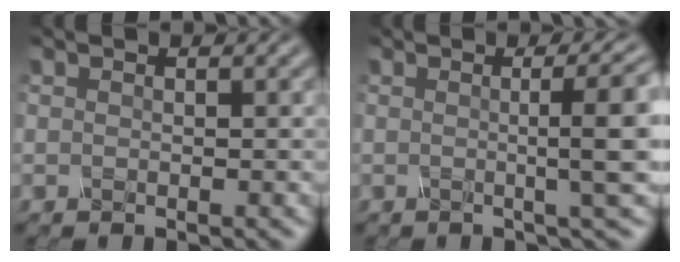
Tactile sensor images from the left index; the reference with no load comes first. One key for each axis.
{"total": 6.7, "fx": 0.4, "fy": 1.6, "fz": 6.5, "tx": -0.071, "ty": 0.011, "tz": 0.006}